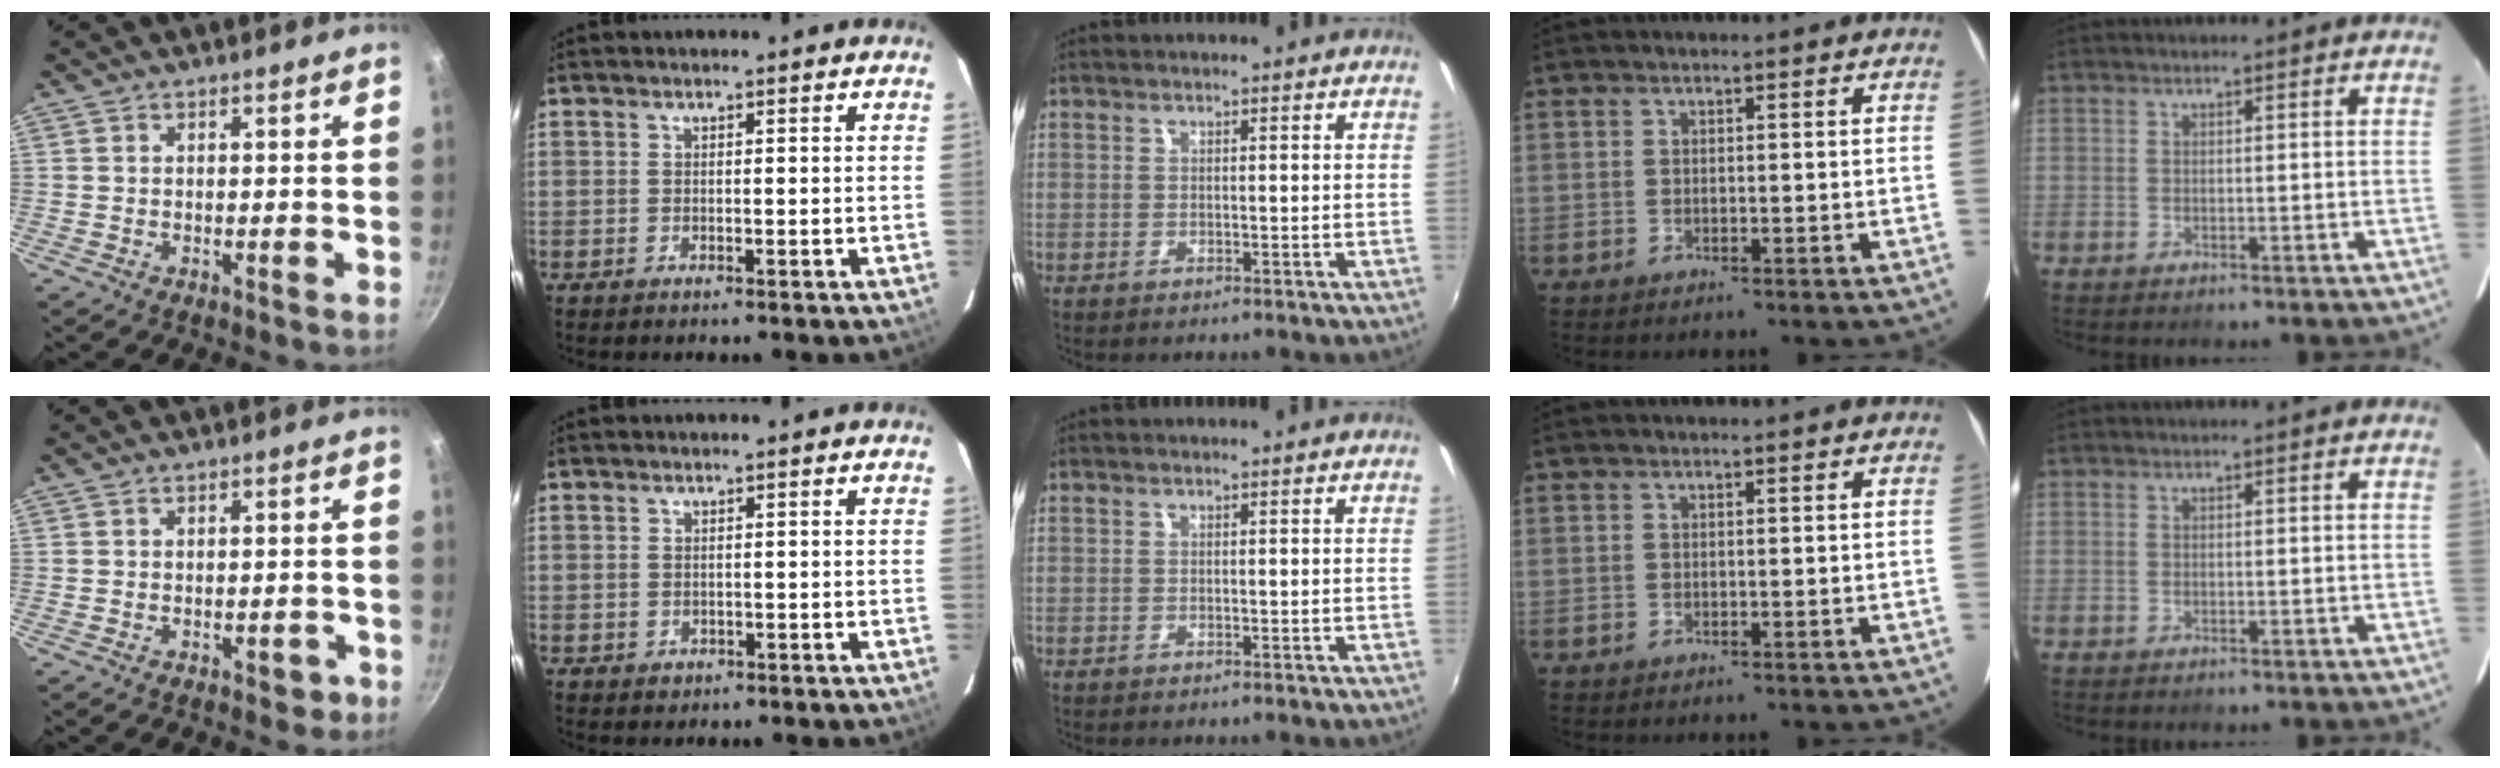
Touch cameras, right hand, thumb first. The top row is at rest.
{"thumb": {"total": 3.2, "force": [-1.6, 1.8, 2.0], "torque": [-0.005, 0.022, -0.010]}, "index": {"total": 1.3, "force": [-0.2, 1.3, 0.2], "torque": [0.001, 0.001, 0.001]}}